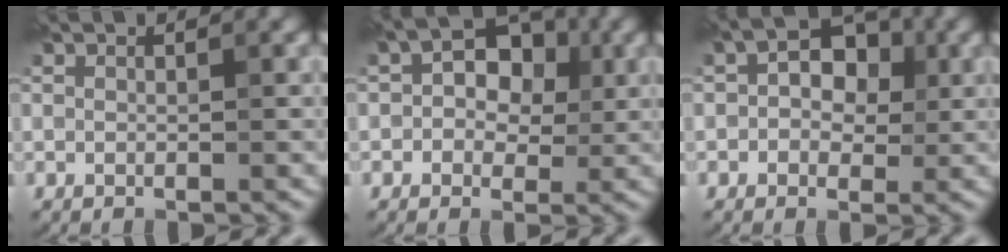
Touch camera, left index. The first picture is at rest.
{"total": 5.5, "force": [0.6, 4.0, 3.7], "torque": [-0.030, 0.012, -0.014]}
{"total": 4.6, "force": [0.5, 3.3, 3.1], "torque": [-0.027, 0.009, -0.011]}